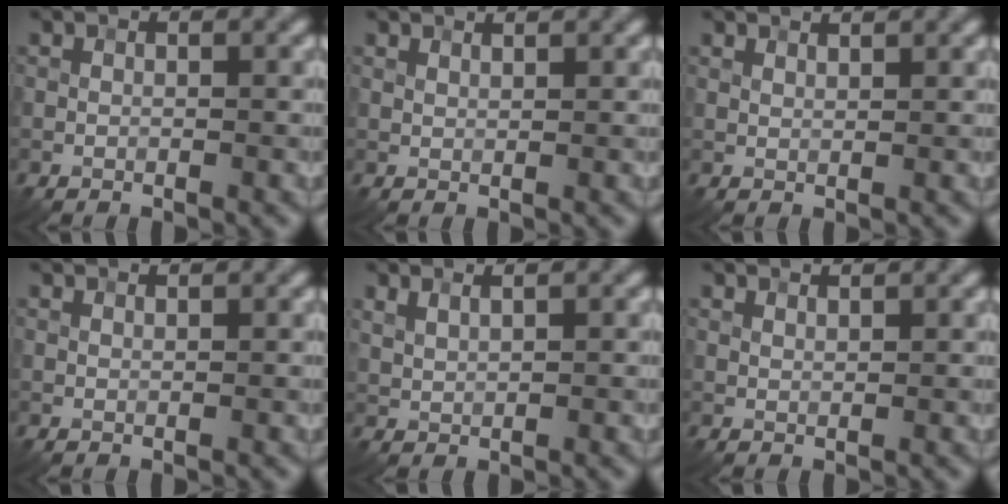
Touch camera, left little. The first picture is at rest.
{"total": 1.4, "force": [1.3, 0.2, 0.4], "torque": [-0.010, -0.003, 0.017]}
{"total": 1.8, "force": [1.7, 0.3, 0.7], "torque": [-0.013, -0.002, 0.020]}
{"total": 1.3, "force": [1.2, 0.1, 0.4], "torque": [-0.009, -0.003, 0.013]}
{"total": 1.6, "force": [1.3, 0.3, 0.7], "torque": [-0.022, -0.001, 0.028]}
{"total": 1.7, "force": [1.5, 0.2, 0.6], "torque": [-0.012, -0.002, 0.020]}